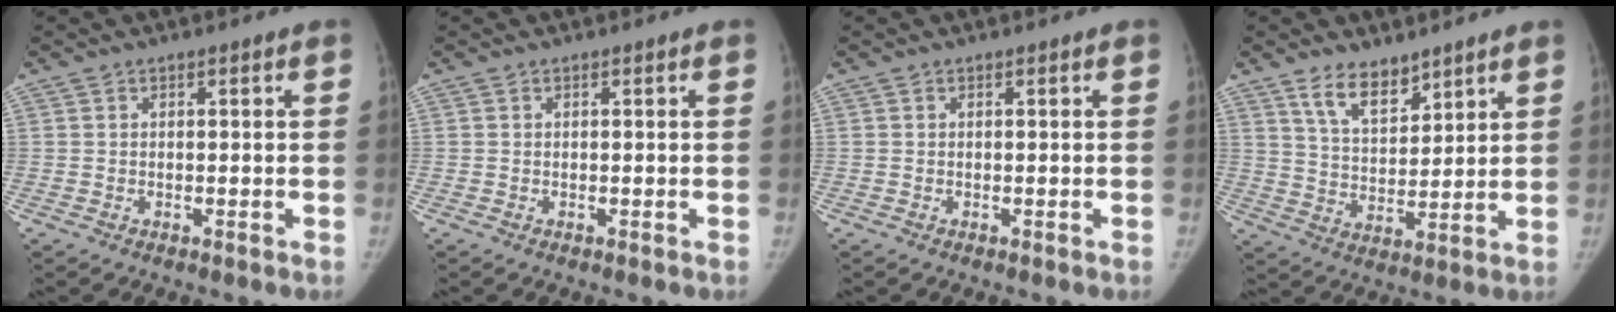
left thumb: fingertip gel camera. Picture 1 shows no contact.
{"total": 0.0}
{"total": 0.0}
{"total": 8.4, "force": [6.1, 4.1, 4.1], "torque": [-0.041, -0.046, 0.115]}